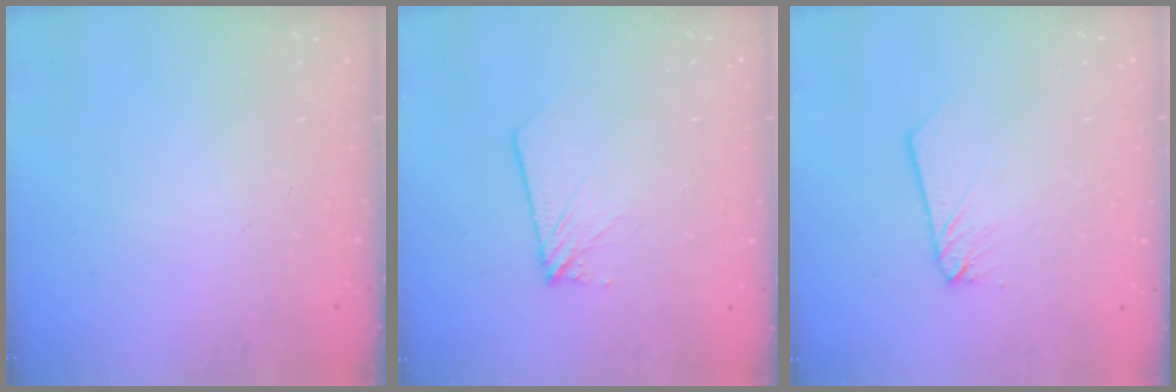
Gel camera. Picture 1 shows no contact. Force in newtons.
{"total": 2.6, "press": 2.6, "slide": 0.2}
{"total": 1.7, "press": 1.7, "slide": 0.1}